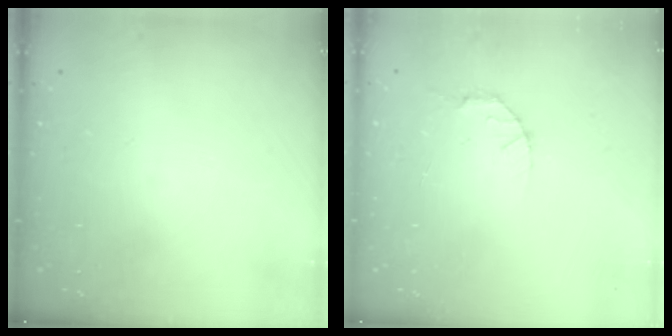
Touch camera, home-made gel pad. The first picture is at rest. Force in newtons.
{"total": 2.8, "press": 2.8, "slide": 0.4}